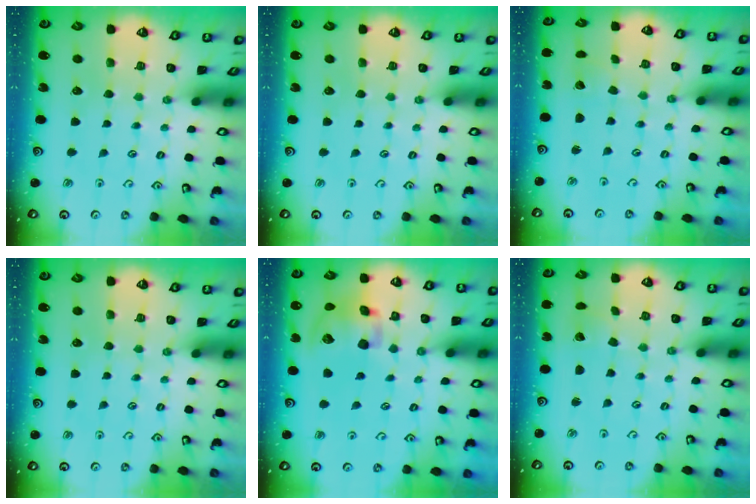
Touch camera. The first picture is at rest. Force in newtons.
{"total": 0.0}
{"total": 1.2, "press": 1.2, "slide": 0.1}
{"total": 0.0}
{"total": 13.2, "press": 13.0, "slide": 2.1}
{"total": 2.3, "press": 2.3, "slide": 0.1}